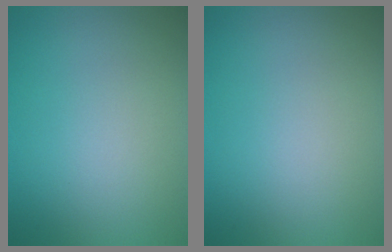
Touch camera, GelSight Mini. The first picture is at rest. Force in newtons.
{"total": 0.0}